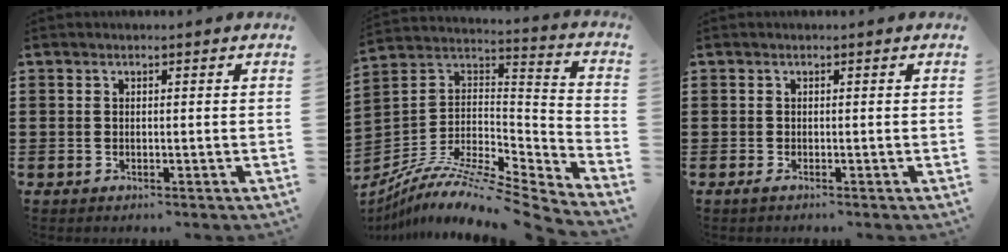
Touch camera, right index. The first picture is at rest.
{"total": 9.0, "force": [-7.8, 0.7, 4.4], "torque": [-0.079, -0.003, -0.158]}
{"total": 0.7, "force": [-0.6, -0.1, 0.2], "torque": [-0.004, -0.004, -0.012]}